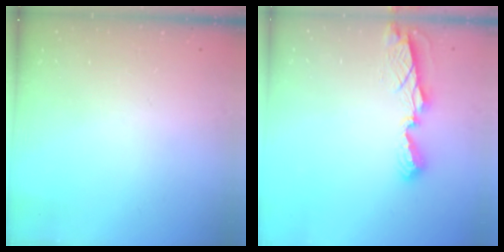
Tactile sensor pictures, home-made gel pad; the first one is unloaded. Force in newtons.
{"total": 7.7, "press": 7.7, "slide": 0.7}